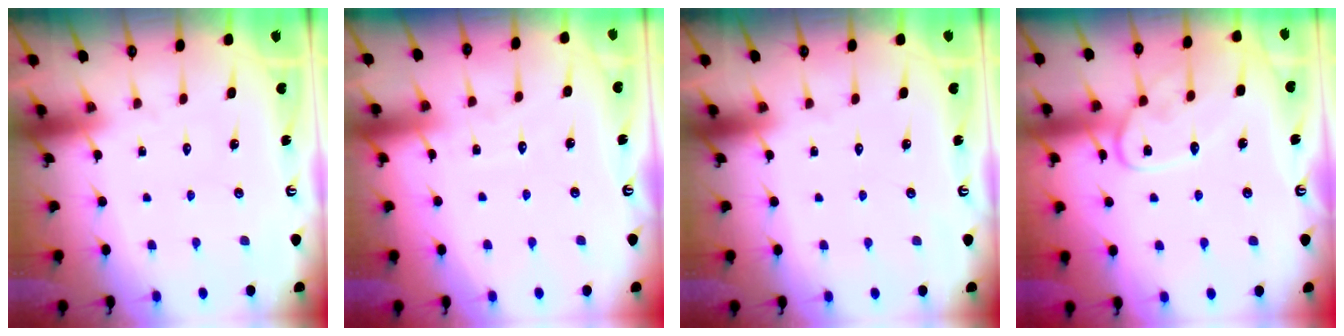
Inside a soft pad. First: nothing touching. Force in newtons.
{"total": 3.8, "press": 3.8, "slide": 0.4}
{"total": 0.0}
{"total": 12.6, "press": 12.5, "slide": 1.0}